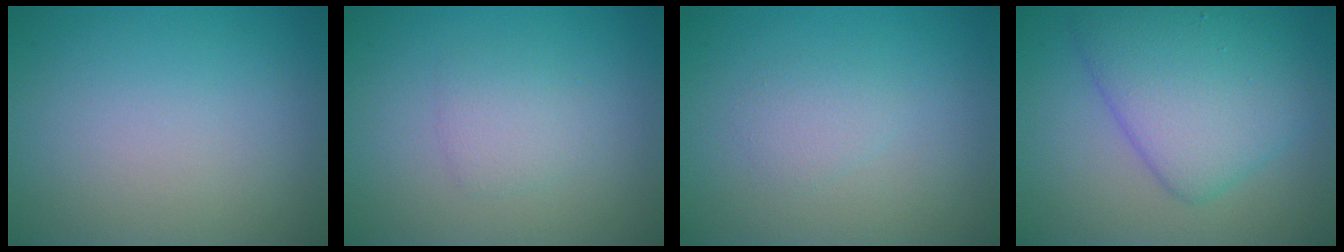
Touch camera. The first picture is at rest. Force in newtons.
{"total": 1.7, "press": 1.7, "slide": 0.0}
{"total": 1.3, "press": 1.3, "slide": 0.0}
{"total": 6.9, "press": 6.9, "slide": 0.1}